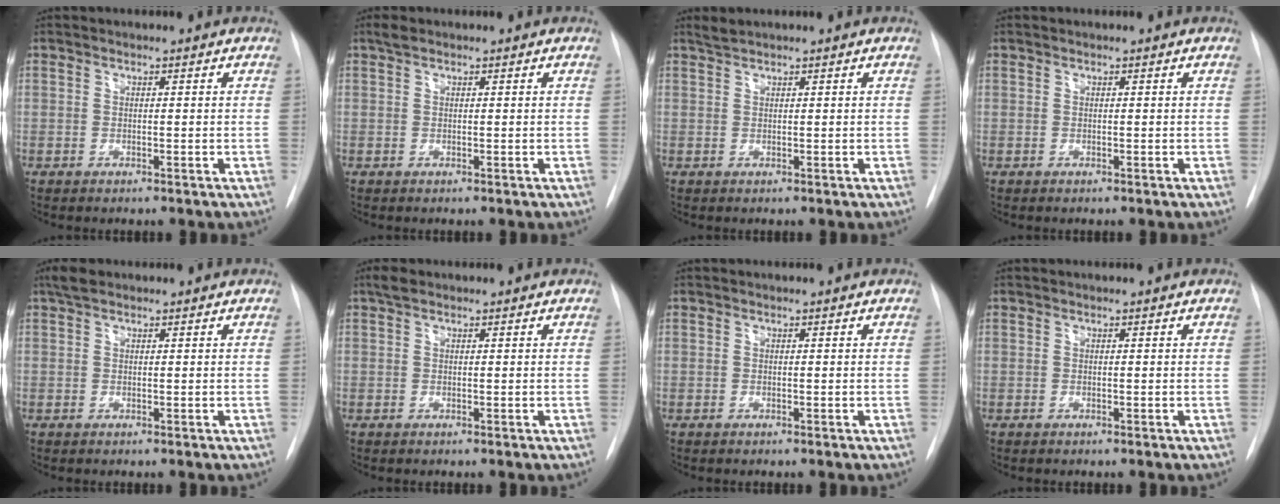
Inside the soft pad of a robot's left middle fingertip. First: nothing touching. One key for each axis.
{"total": 1.1, "fx": 0.8, "fy": 0.5, "fz": 0.6, "tx": -0.013, "ty": 0.014, "tz": 0.015}
{"total": 1.0, "fx": 1.0, "fy": -0.1, "fz": 0.2, "tx": -0.007, "ty": 0.007, "tz": 0.023}
{"total": 0.0}
{"total": 2.1, "fx": 1.5, "fy": 0.9, "fz": 1.1, "tx": -0.022, "ty": 0.016, "tz": 0.028}
{"total": 1.4, "fx": 1.0, "fy": 0.7, "fz": 0.7, "tx": -0.015, "ty": 0.014, "tz": 0.017}
{"total": 0.0}
{"total": 0.0}